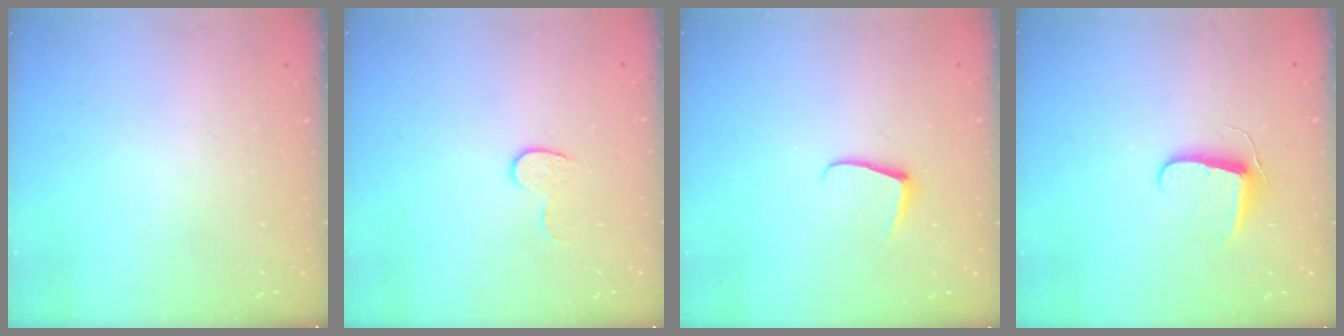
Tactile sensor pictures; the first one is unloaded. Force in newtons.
{"total": 5.4, "press": 5.4, "slide": 0.5}
{"total": 5.7, "press": 5.7, "slide": 0.6}
{"total": 7.2, "press": 7.2, "slide": 0.7}